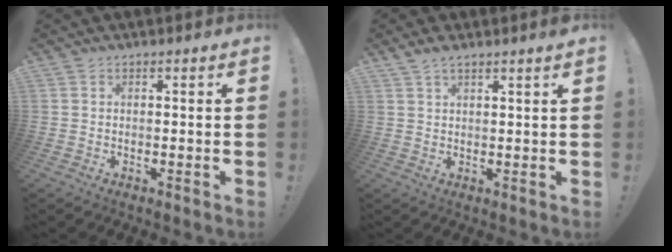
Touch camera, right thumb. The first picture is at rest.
{"total": 3.1, "force": [2.4, 0.1, 2.0], "torque": [-0.036, -0.011, 0.042]}